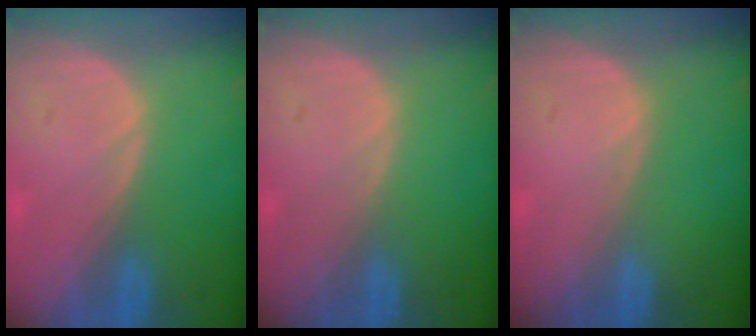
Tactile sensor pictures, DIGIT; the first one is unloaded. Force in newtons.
{"total": 0.0}
{"total": 0.0}